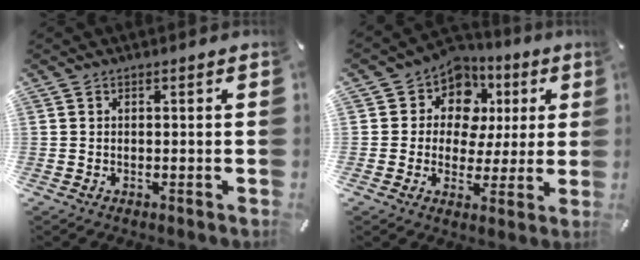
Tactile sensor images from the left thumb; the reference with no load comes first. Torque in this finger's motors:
{"motor_torque": [0.28, -0.05, 0.23, 0.17, -0.01]}